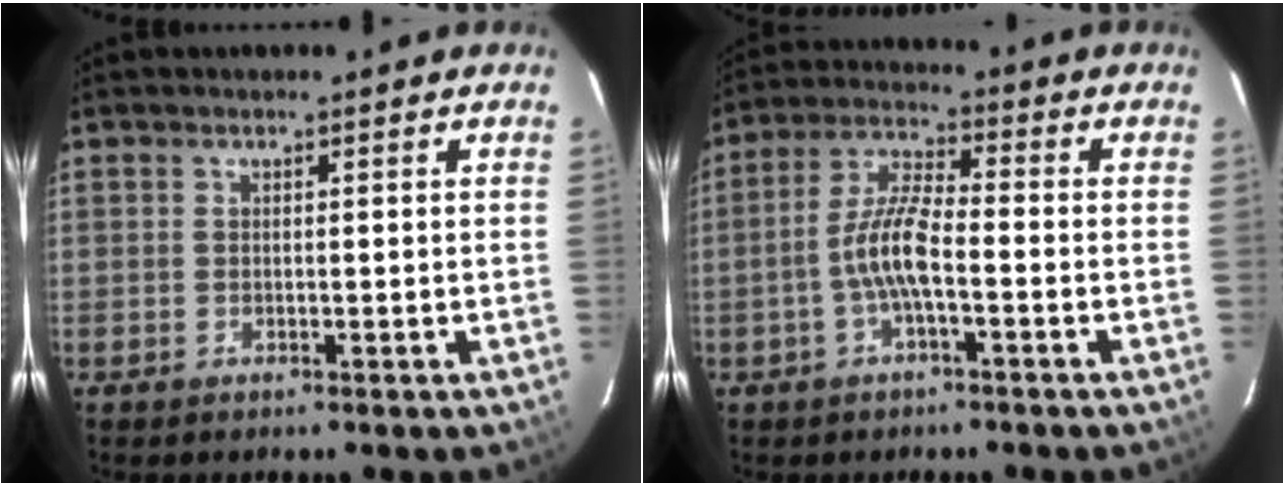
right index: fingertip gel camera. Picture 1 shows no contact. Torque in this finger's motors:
{"motor_torque": [1.20, -0.31, 0.64, 0.19]}